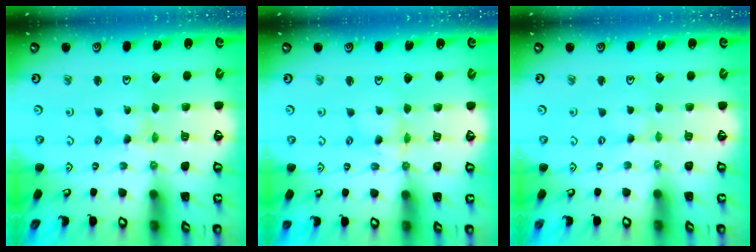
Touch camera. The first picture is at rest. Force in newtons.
{"total": 3.5, "press": 3.5, "slide": 0.3}
{"total": 1.5, "press": 1.5, "slide": 0.3}